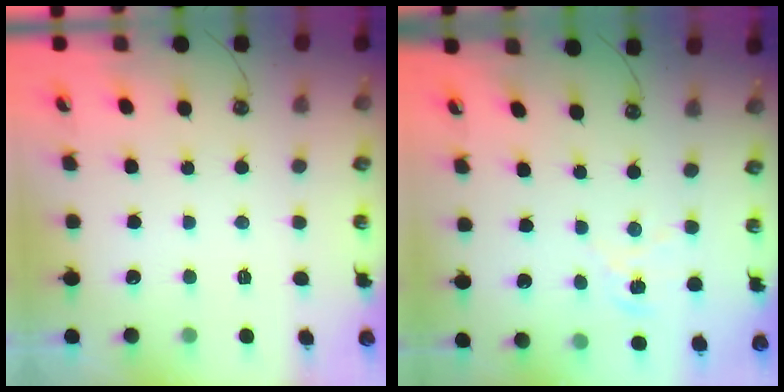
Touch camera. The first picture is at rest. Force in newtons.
{"total": 1.6, "press": 1.6, "slide": 0.2}